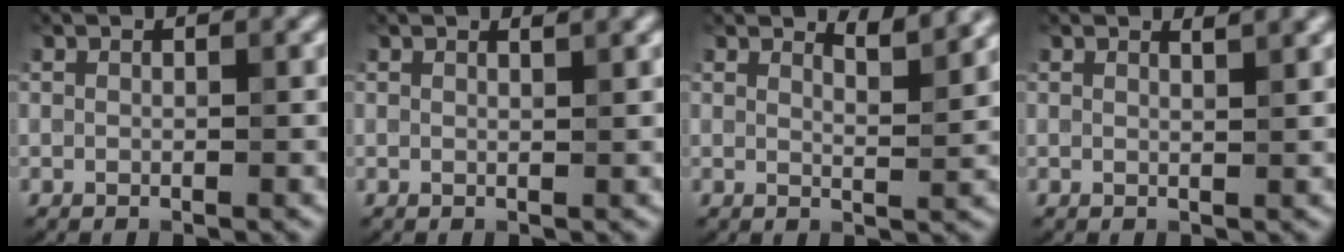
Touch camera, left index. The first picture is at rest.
{"total": 1.1, "force": [0.9, 0.3, 0.6], "torque": [-0.001, 0.000, 0.009]}
{"total": 2.7, "force": [2.4, 0.5, 1.1], "torque": [-0.010, -0.004, 0.031]}
{"total": 1.4, "force": [1.2, 0.3, 0.6], "torque": [-0.001, 0.002, 0.013]}